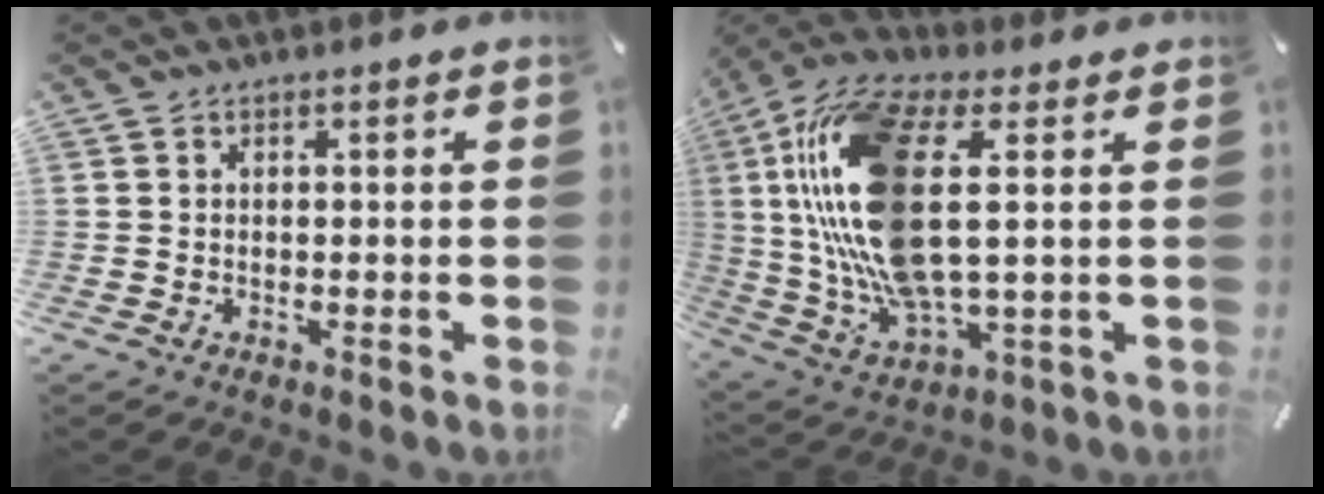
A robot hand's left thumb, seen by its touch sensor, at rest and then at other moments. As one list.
[{"total": 19.6, "force": [4.3, 7.9, 17.4], "torque": [-0.390, -0.014, 0.069]}]